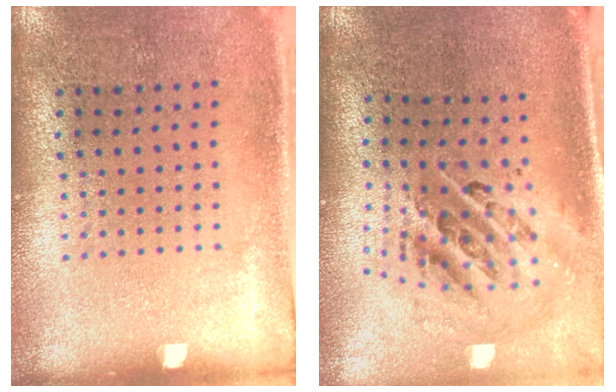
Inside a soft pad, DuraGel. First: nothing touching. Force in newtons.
{"total": 1.7, "press": 1.4, "slide": 1.1}